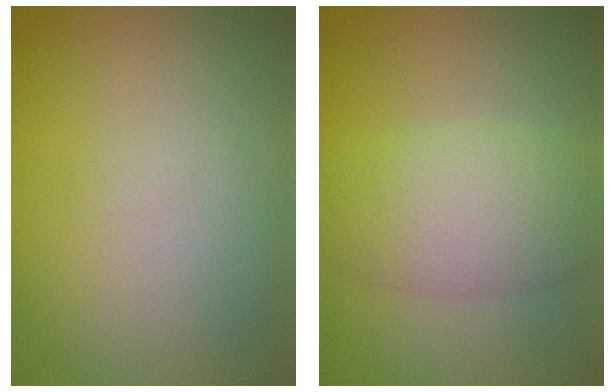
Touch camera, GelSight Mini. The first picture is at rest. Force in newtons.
{"total": 5.0, "press": 5.0, "slide": 0.3}